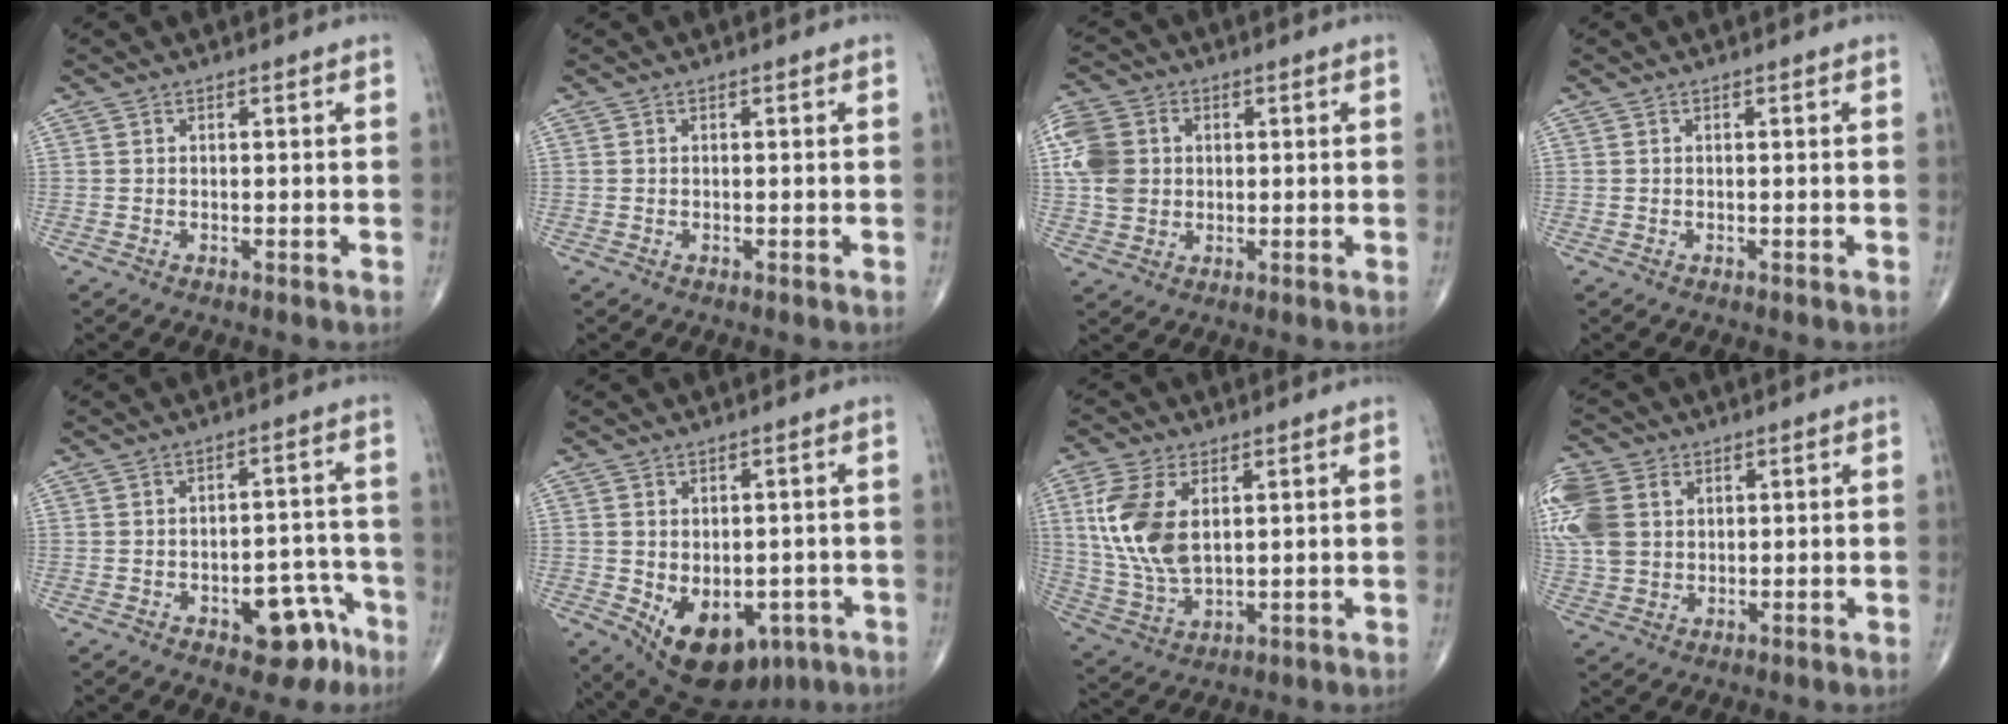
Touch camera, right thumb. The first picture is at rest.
{"total": 0.0}
{"total": 10.4, "force": [1.5, 8.5, 5.8], "torque": [-0.117, 0.008, 0.025]}
{"total": 0.0}
{"total": 9.2, "force": [-4.7, 4.9, 6.1], "torque": [-0.043, 0.046, -0.054]}
{"total": 13.6, "force": [-5.0, 8.6, 9.3], "torque": [-0.118, -0.002, -0.053]}
{"total": 13.2, "force": [3.2, 7.4, 10.4], "torque": [-0.221, -0.011, 0.071]}
{"total": 14.3, "force": [3.7, 10.9, 8.4], "torque": [-0.208, 0.007, 0.072]}